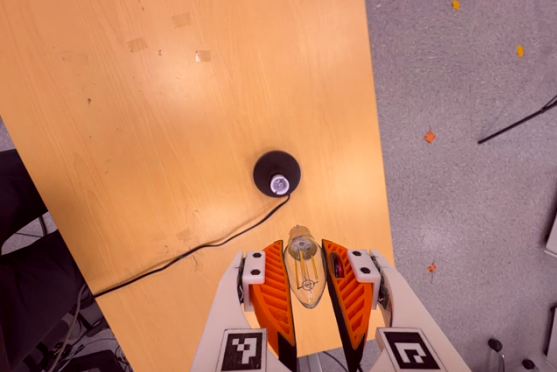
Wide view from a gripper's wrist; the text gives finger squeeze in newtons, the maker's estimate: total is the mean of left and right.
{"total": 11.3, "left": 11.8, "right": 10.9}